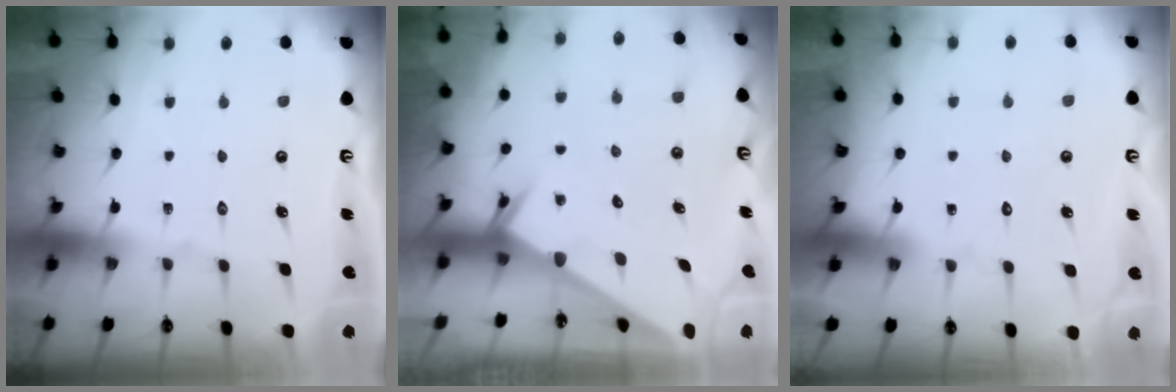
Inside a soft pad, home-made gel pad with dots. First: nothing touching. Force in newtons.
{"total": 2.1, "press": 2.1, "slide": 0.1}
{"total": 1.9, "press": 1.9, "slide": 0.1}